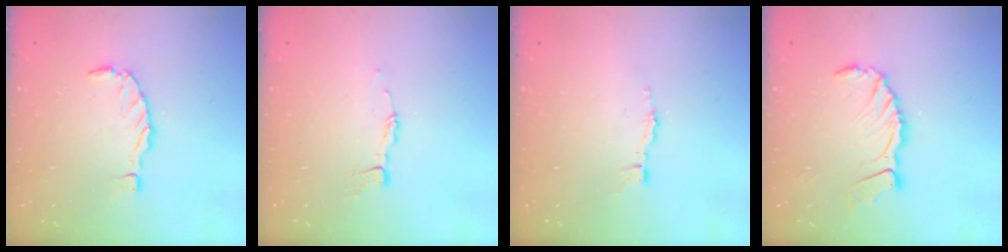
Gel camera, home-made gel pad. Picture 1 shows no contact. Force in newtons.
{"total": 3.3, "press": 3.3, "slide": 0.4}
{"total": 3.4, "press": 3.4, "slide": 0.3}
{"total": 8.7, "press": 8.6, "slide": 1.2}